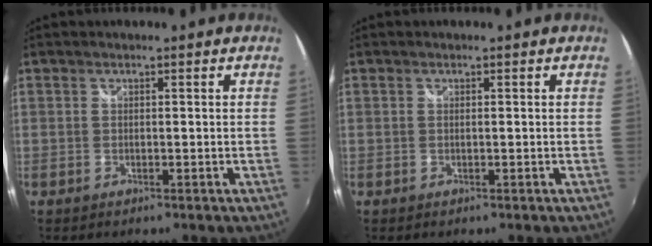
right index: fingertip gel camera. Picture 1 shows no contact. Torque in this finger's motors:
{"motor_torque": [0.04, 0.10, -0.03, 0.00]}